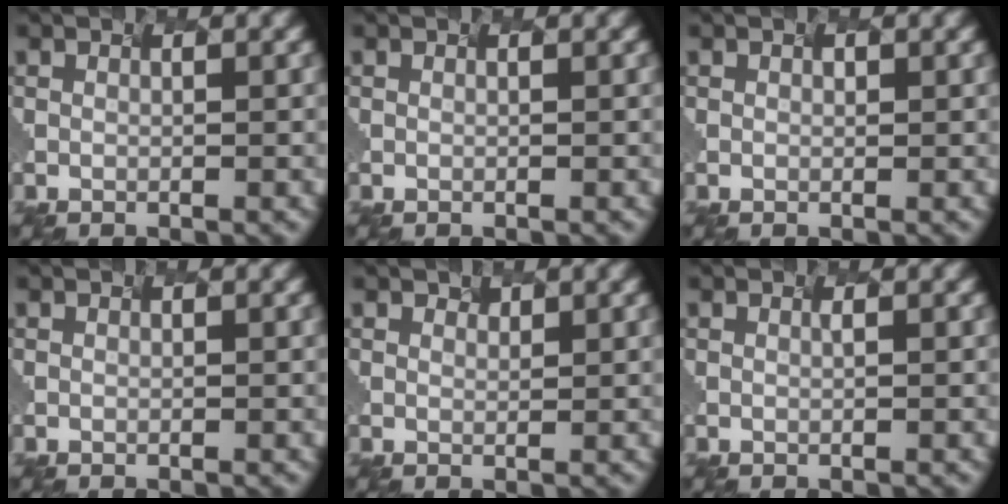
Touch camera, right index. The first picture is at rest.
{"total": 0.0}
{"total": 0.6, "force": [-0.3, -0.4, -0.4], "torque": [0.001, -0.004, 0.008]}
{"total": 0.0}
{"total": 1.0, "force": [0.0, -0.8, -0.7], "torque": [-0.002, -0.007, 0.028]}
{"total": 0.6, "force": [-0.4, -0.4, -0.2], "torque": [-0.006, -0.001, 0.006]}